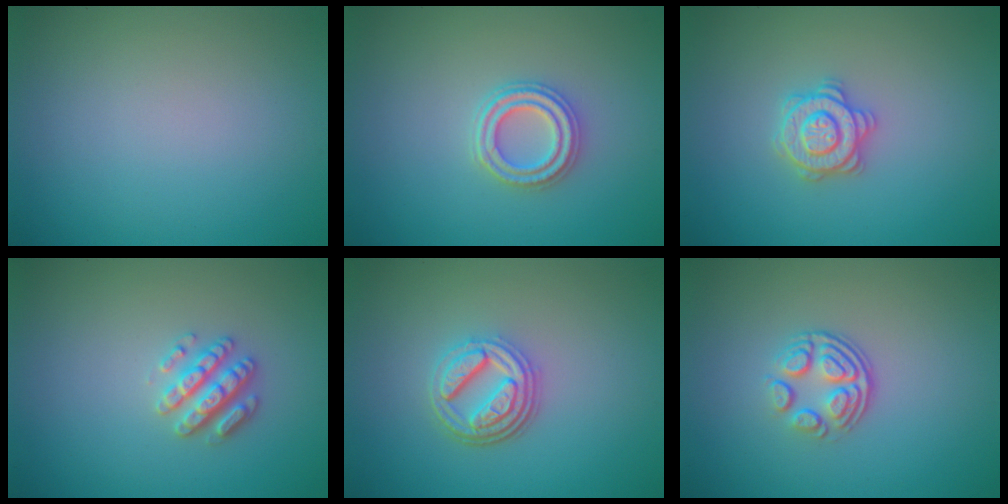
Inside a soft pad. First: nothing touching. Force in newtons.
{"total": 2.7, "press": 2.5, "slide": 0.9}
{"total": 2.8, "press": 2.8, "slide": 0.4}
{"total": 2.8, "press": 2.7, "slide": 0.6}
{"total": 4.2, "press": 3.3, "slide": 2.6}
{"total": 3.5, "press": 2.4, "slide": 2.5}